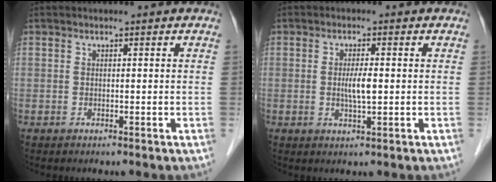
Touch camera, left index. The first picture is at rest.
{"total": 3.0, "force": [-0.2, 0.4, 2.9], "torque": [-0.056, -0.005, -0.001]}